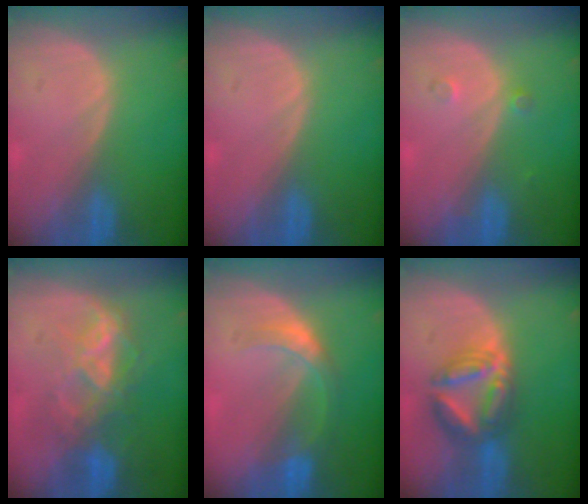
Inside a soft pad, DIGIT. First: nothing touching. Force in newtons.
{"total": 0.0}
{"total": 1.5, "press": 1.2, "slide": 0.8}
{"total": 6.9, "press": 6.7, "slide": 1.7}
{"total": 5.4, "press": 4.8, "slide": 2.5}
{"total": 7.3, "press": 7.3, "slide": 0.6}